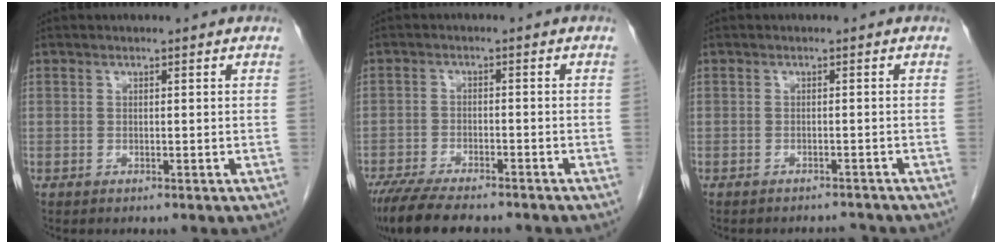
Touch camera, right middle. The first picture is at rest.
{"total": 11.7, "force": [-9.8, 2.7, 5.9], "torque": [-0.099, -0.019, -0.152]}
{"total": 3.6, "force": [-3.5, 0.6, 0.2], "torque": [0.004, -0.002, -0.045]}